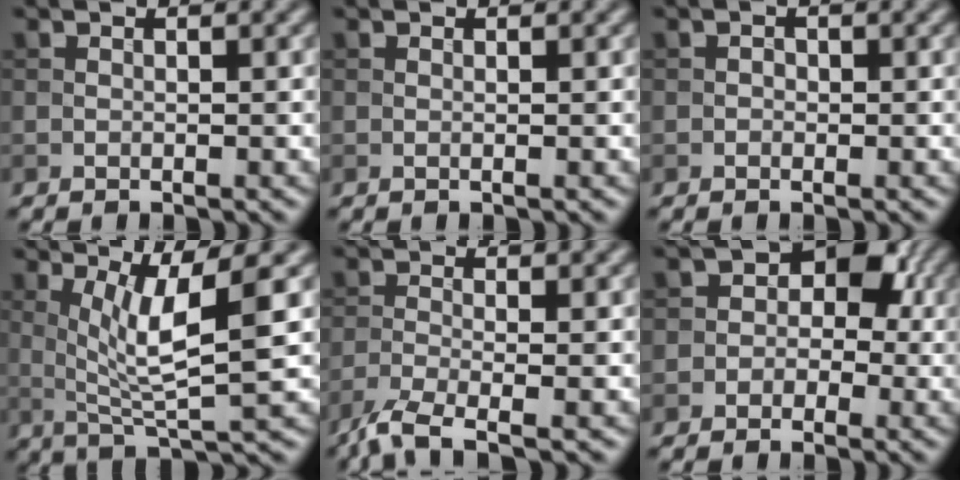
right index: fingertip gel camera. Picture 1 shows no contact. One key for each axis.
{"total": 0.0}
{"total": 0.6, "fx": -0.2, "fy": 0.5, "fz": 0.2, "tx": 0.001, "ty": -0.002, "tz": -0.005}
{"total": 6.5, "fx": 1.4, "fy": 1.2, "fz": 6.2, "tx": -0.111, "ty": -0.007, "tz": 0.031}
{"total": 3.9, "fx": -2.8, "fy": 0.8, "fz": 2.5, "tx": -0.051, "ty": -0.011, "tz": -0.070}
{"total": 3.9, "fx": -0.1, "fy": 3.3, "fz": 2.1, "tx": 0.017, "ty": 0.011, "tz": -0.026}